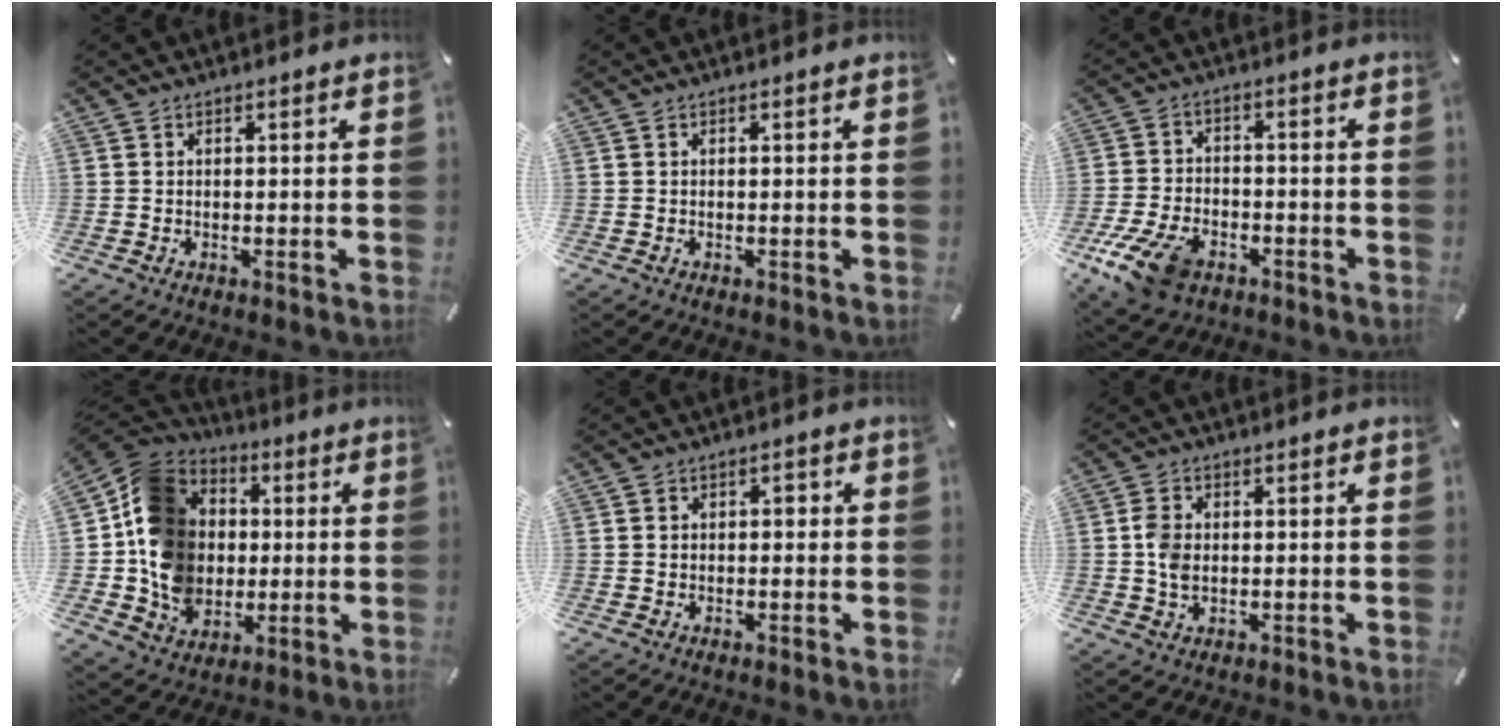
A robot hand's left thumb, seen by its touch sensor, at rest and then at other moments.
{"total": 0.0}
{"total": 11.3, "force": [-6.3, 6.7, 6.5], "torque": [-0.136, 0.029, -0.114]}
{"total": 16.9, "force": [-0.1, 15.2, 7.3], "torque": [-0.141, 0.006, 0.006]}
{"total": 2.2, "force": [-0.2, 1.8, 1.3], "torque": [-0.020, 0.006, -0.010]}
{"total": 5.1, "force": [0.1, 3.7, 3.5], "torque": [-0.080, 0.005, -0.002]}